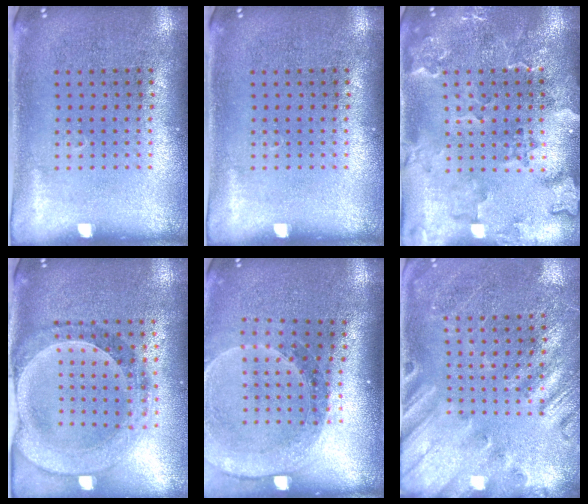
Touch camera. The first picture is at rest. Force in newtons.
{"total": 0.0}
{"total": 2.3, "press": 2.1, "slide": 0.8}
{"total": 1.5, "press": 1.5, "slide": 0.3}
{"total": 1.6, "press": 1.6, "slide": 0.2}
{"total": 2.3, "press": 2.1, "slide": 0.9}